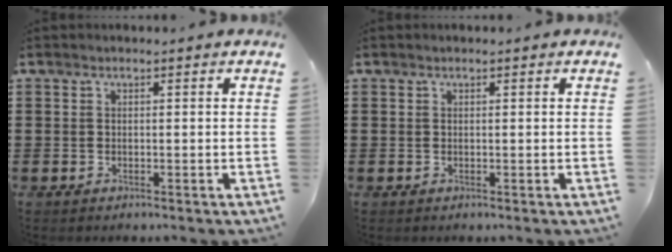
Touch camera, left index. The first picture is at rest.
{"total": 0.0}